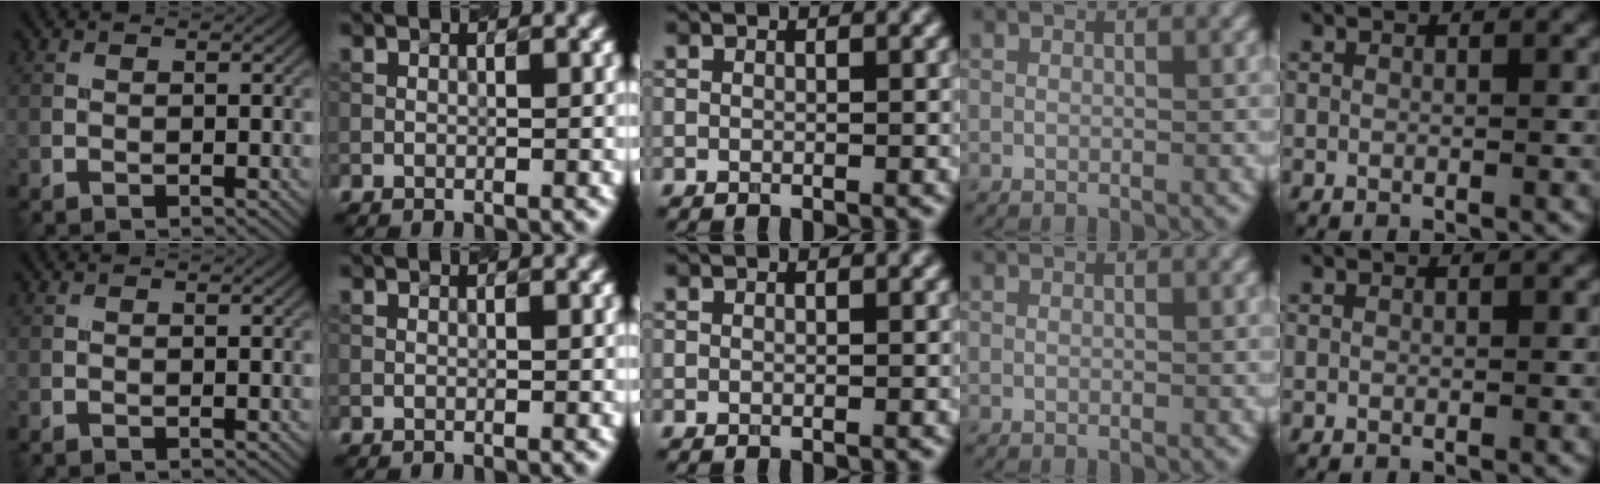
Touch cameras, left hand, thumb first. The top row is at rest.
{}